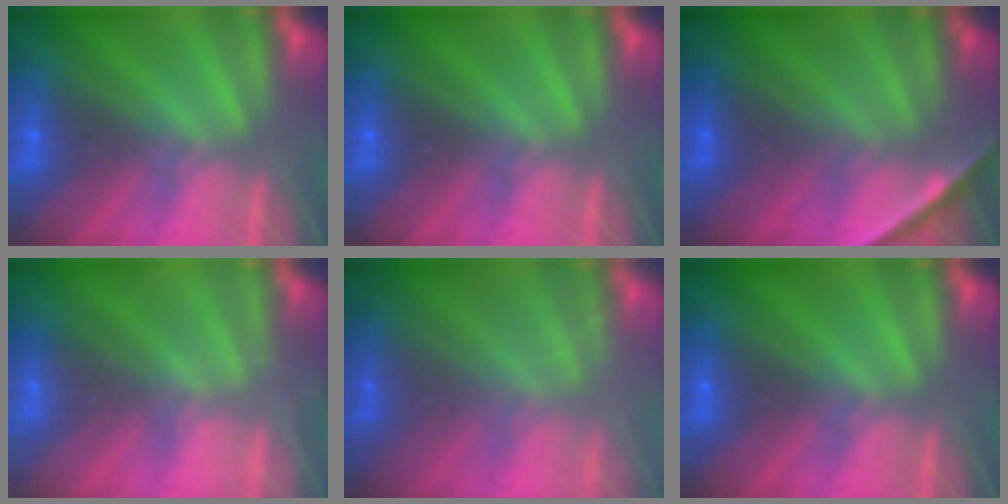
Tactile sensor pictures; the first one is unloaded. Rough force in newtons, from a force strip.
{"total": 0.0}
{"total": 1.9}
{"total": 2.2}
{"total": 2.3}
{"total": 0.0}